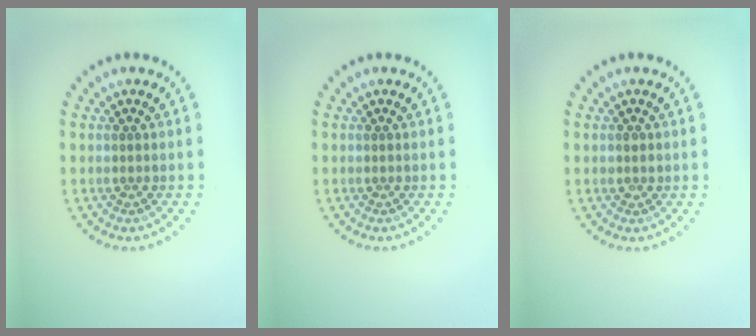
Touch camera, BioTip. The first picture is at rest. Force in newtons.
{"total": 0.0}
{"total": 0.9, "press": 0.8, "slide": 0.3}